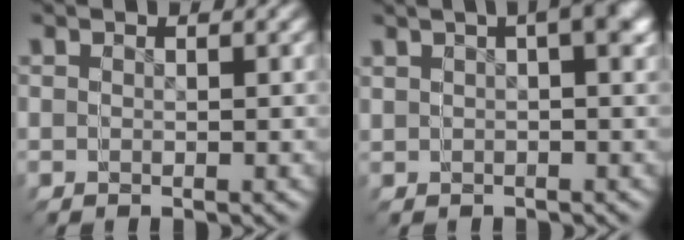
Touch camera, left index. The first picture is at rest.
{"total": 2.7, "force": [0.6, 0.8, 2.5], "torque": [-0.040, 0.008, 0.011]}